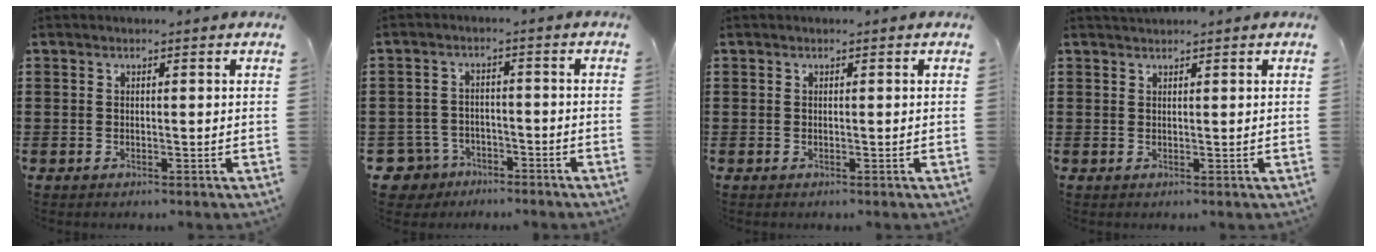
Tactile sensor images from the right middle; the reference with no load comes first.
{"total": 4.3, "force": [-3.5, 2.2, 0.9], "torque": [-0.051, -0.002, -0.081]}
{"total": 0.0}
{"total": 0.9, "force": [0.9, 0.1, 0.1], "torque": [-0.004, 0.000, 0.018]}